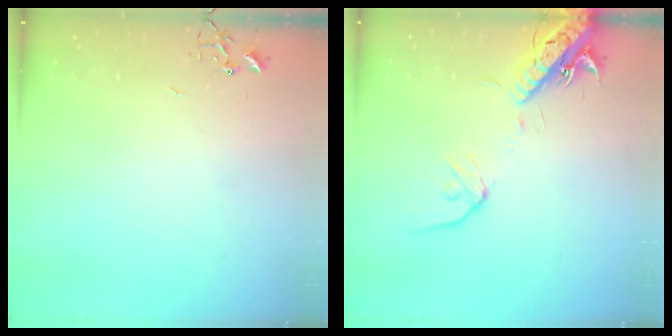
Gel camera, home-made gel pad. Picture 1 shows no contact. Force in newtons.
{"total": 15.1, "press": 14.7, "slide": 3.3}